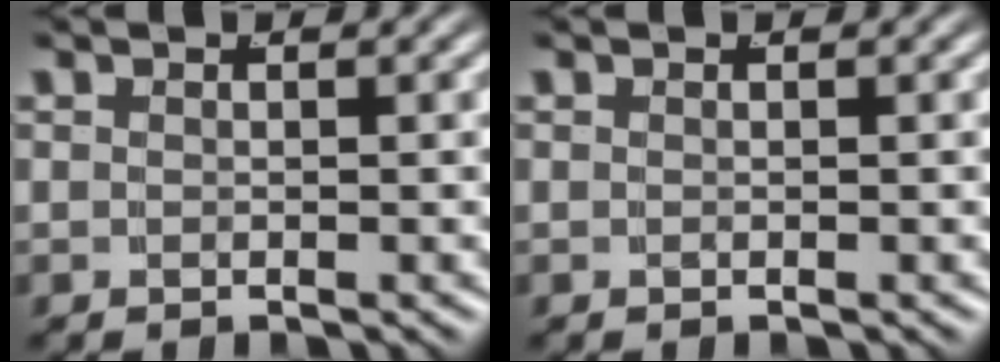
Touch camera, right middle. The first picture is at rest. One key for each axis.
{"total": 0.0}